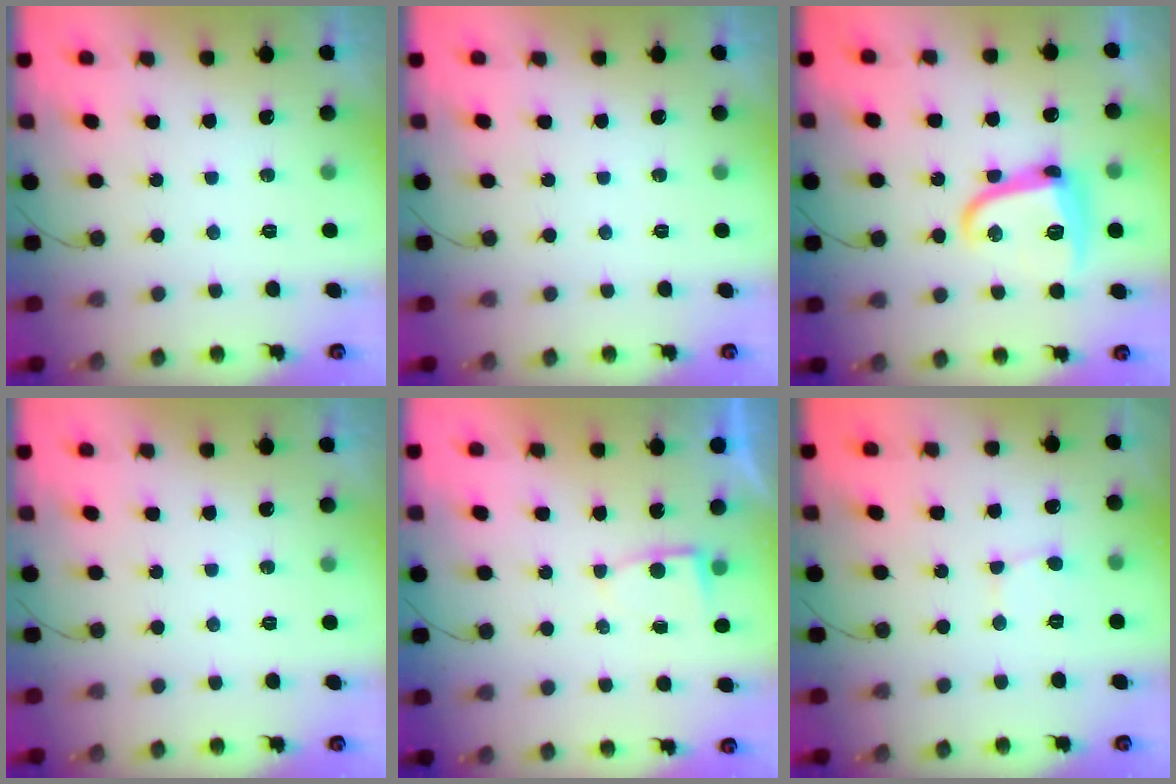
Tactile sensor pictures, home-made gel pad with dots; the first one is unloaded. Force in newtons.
{"total": 0.0}
{"total": 13.7, "press": 13.7, "slide": 0.8}
{"total": 0.0}
{"total": 2.6, "press": 2.6, "slide": 0.3}
{"total": 3.7, "press": 3.6, "slide": 0.3}